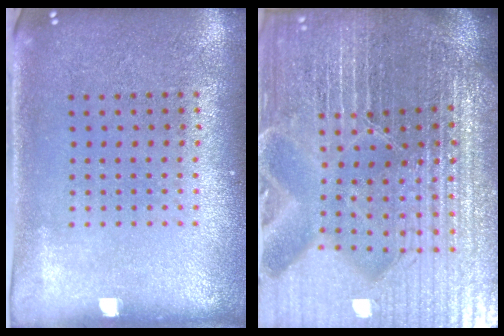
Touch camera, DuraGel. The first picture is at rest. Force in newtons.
{"total": 6.9, "press": 6.0, "slide": 3.3}